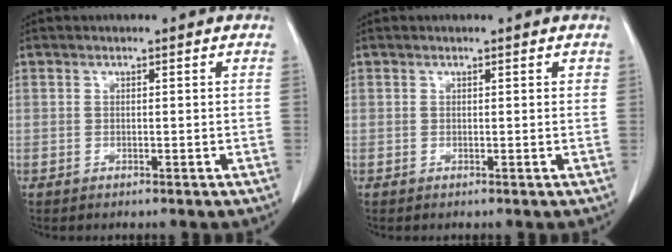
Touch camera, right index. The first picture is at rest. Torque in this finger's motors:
{"motor_torque": [-0.22, 0.09, -0.01, -0.01]}